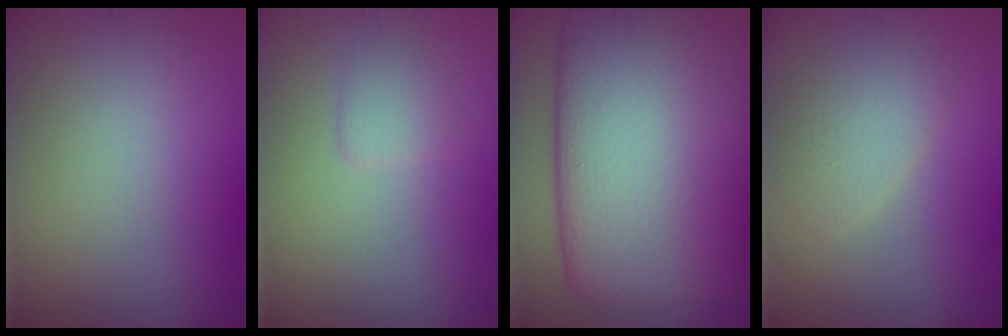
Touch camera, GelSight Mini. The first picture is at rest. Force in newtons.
{"total": 1.4, "press": 1.3, "slide": 0.3}
{"total": 20.7, "press": 20.7, "slide": 0.9}
{"total": 2.6, "press": 2.6, "slide": 0.2}